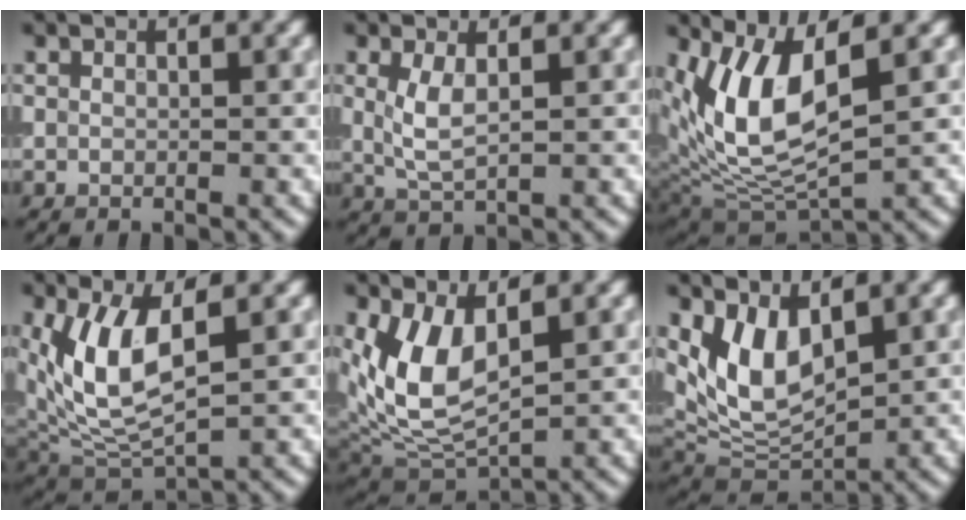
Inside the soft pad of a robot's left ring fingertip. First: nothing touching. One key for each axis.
{"total": 2.6, "fx": 0.5, "fy": 1.0, "fz": 2.3, "tx": -0.057, "ty": -0.001, "tz": 0.012}
{"total": 8.3, "fx": 2.6, "fy": 3.3, "fz": 7.2, "tx": -0.148, "ty": -0.013, "tz": 0.051}
{"total": 7.2, "fx": 1.5, "fy": 3.4, "fz": 6.1, "tx": -0.142, "ty": -0.008, "tz": 0.033}
{"total": 6.5, "fx": 1.4, "fy": 3.5, "fz": 5.4, "tx": -0.128, "ty": -0.014, "tz": 0.032}
{"total": 5.9, "fx": 2.1, "fy": 3.2, "fz": 4.5, "tx": -0.094, "ty": -0.016, "tz": 0.046}